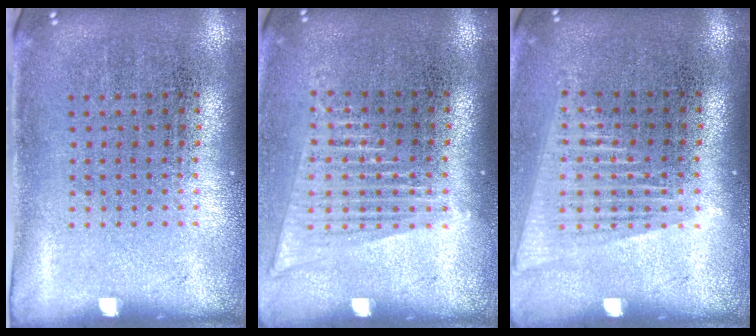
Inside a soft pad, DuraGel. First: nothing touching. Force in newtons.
{"total": 1.5, "press": 1.3, "slide": 0.8}
{"total": 1.5, "press": 1.3, "slide": 0.6}